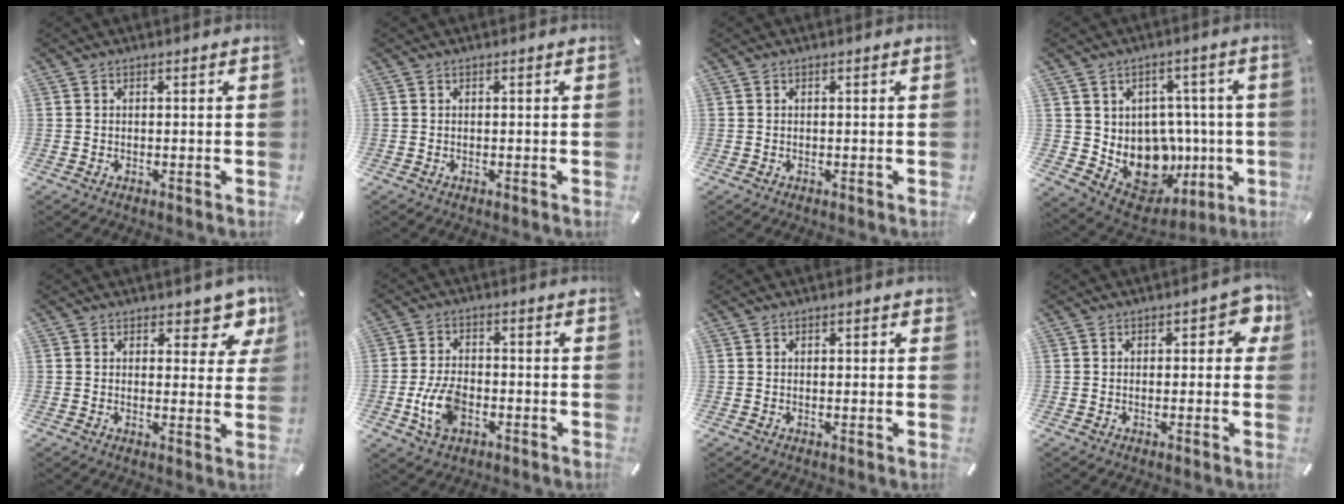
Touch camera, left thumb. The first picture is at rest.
{"total": 0.0}
{"total": 0.0}
{"total": 13.3, "force": [-1.3, 11.5, 6.5], "torque": [-0.092, -0.023, 0.008]}
{"total": 7.5, "force": [4.9, 4.0, 3.9], "torque": [-0.027, -0.034, 0.080]}
{"total": 8.9, "force": [-2.7, 5.6, 6.3], "torque": [-0.137, 0.009, -0.048]}
{"total": 0.9, "force": [0.3, 0.5, 0.6], "torque": [-0.003, 0.002, 0.003]}
{"total": 5.2, "force": [1.3, 2.7, 4.2], "torque": [-0.046, -0.001, 0.014]}